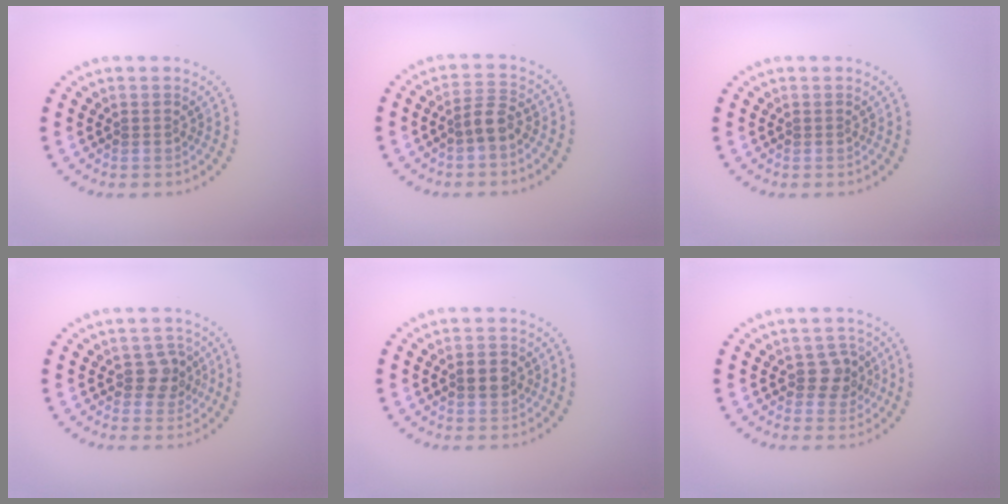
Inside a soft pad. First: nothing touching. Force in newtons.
{"total": 2.1, "press": 1.8, "slide": 1.2}
{"total": 0.0}
{"total": 2.5, "press": 2.3, "slide": 1.0}
{"total": 2.0, "press": 2.0, "slide": 0.1}
{"total": 2.5, "press": 2.3, "slide": 1.0}